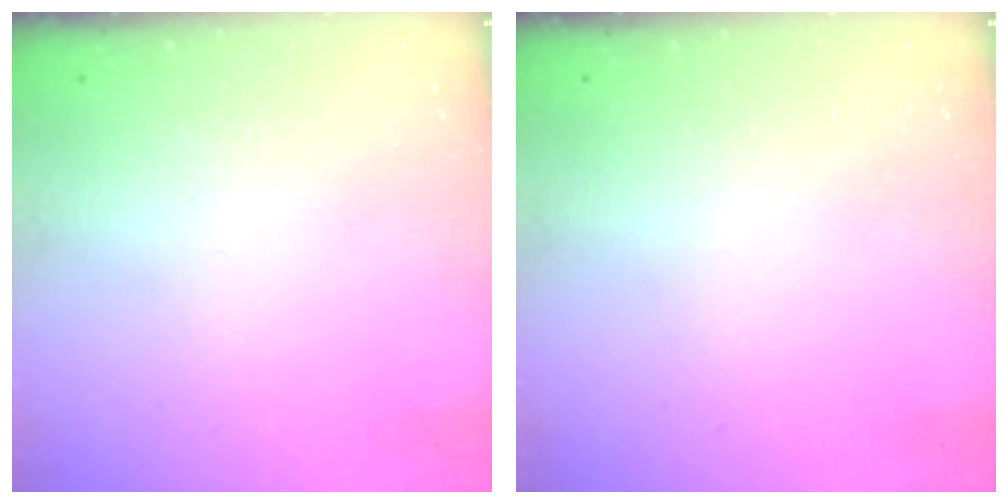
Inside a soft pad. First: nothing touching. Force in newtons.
{"total": 0.0}